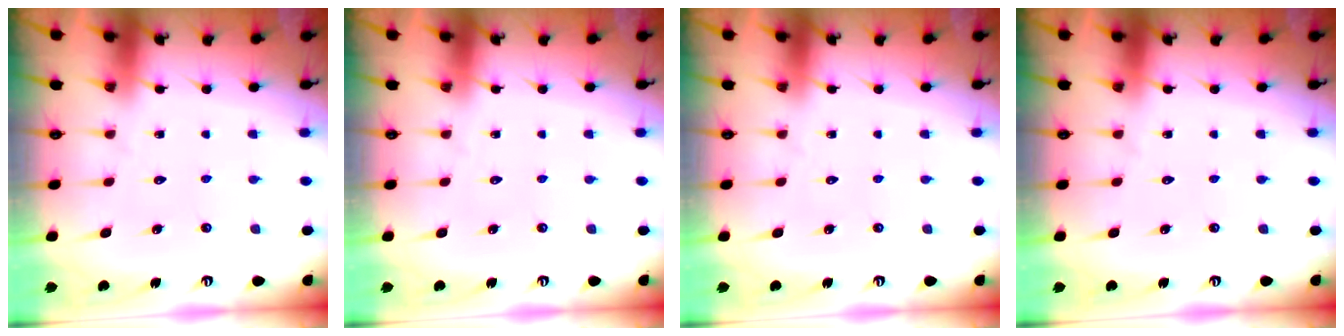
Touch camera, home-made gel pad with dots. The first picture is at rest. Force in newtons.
{"total": 0.0}
{"total": 0.0}
{"total": 0.0}